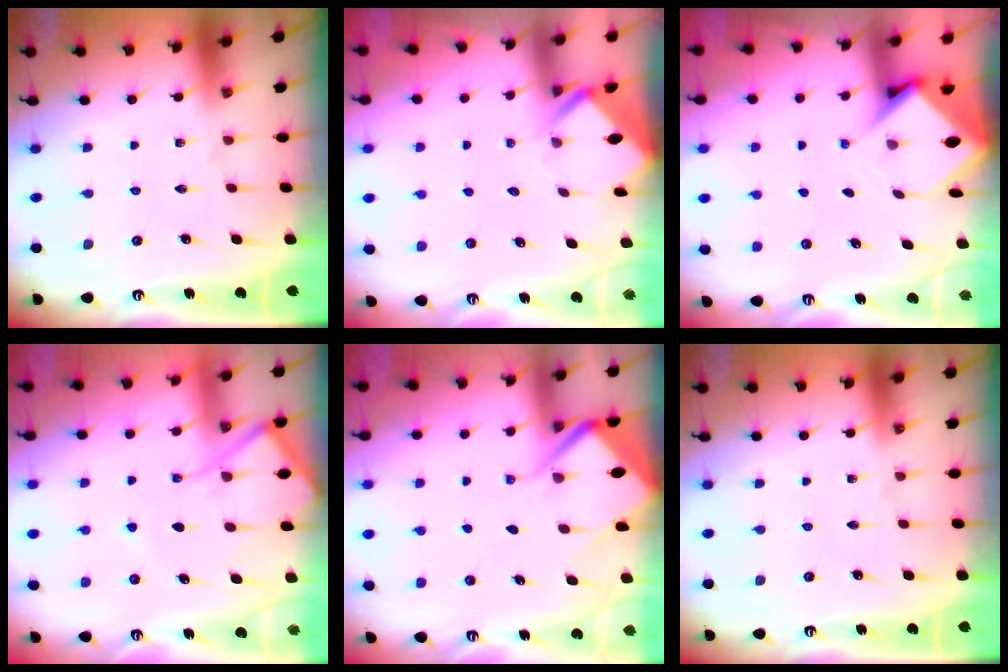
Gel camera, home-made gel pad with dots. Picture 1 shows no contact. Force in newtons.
{"total": 2.9, "press": 2.9, "slide": 0.3}
{"total": 5.0, "press": 5.0, "slide": 0.3}
{"total": 8.2, "press": 8.1, "slide": 1.1}
{"total": 7.8, "press": 7.7, "slide": 0.8}
{"total": 0.0}